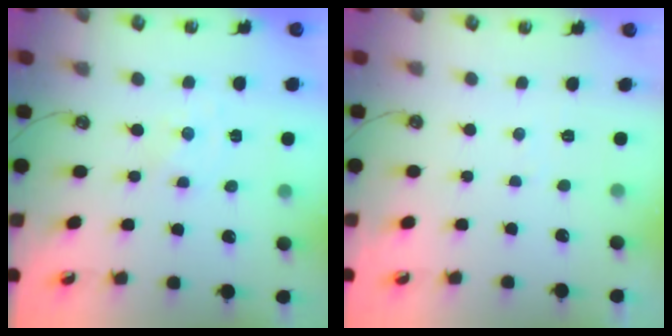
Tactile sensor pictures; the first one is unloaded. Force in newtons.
{"total": 2.8, "press": 2.8, "slide": 0.4}